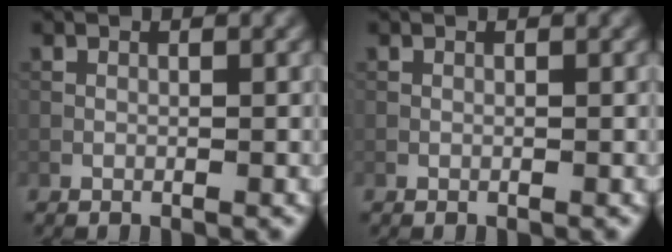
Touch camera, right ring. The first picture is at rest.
{"total": 0.0}